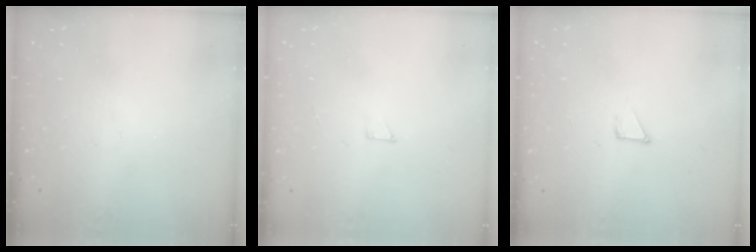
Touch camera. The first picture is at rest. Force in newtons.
{"total": 2.0, "press": 2.0, "slide": 0.0}
{"total": 2.7, "press": 2.7, "slide": 0.3}